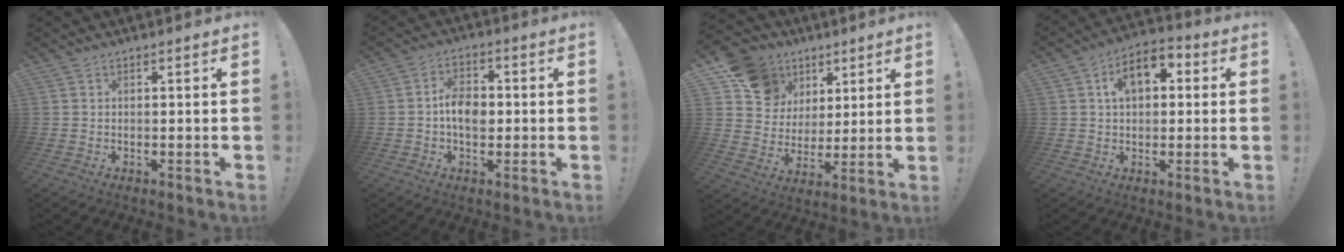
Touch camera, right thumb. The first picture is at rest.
{"total": 7.4, "force": [-0.9, 5.3, 5.1], "torque": [-0.073, 0.012, -0.018]}
{"total": 14.4, "force": [7.6, 11.4, 4.5], "torque": [-0.069, -0.040, 0.161]}
{"total": 9.3, "force": [2.5, 5.9, 6.7], "torque": [-0.096, 0.003, 0.044]}